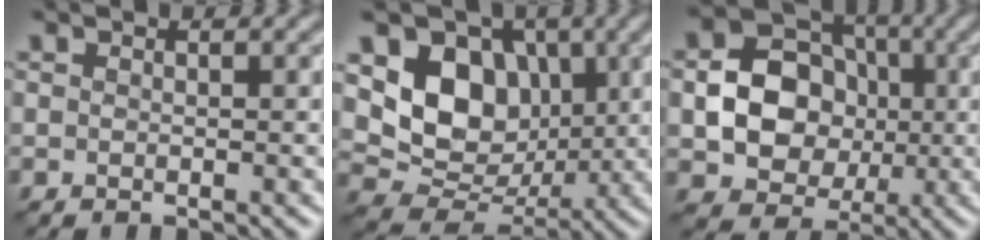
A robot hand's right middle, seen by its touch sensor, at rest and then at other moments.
{"total": 7.8, "force": [1.8, 6.2, 4.4], "torque": [-0.078, -0.014, 0.027]}
{"total": 7.2, "force": [-0.6, 5.9, 4.1], "torque": [-0.053, 0.006, -0.021]}